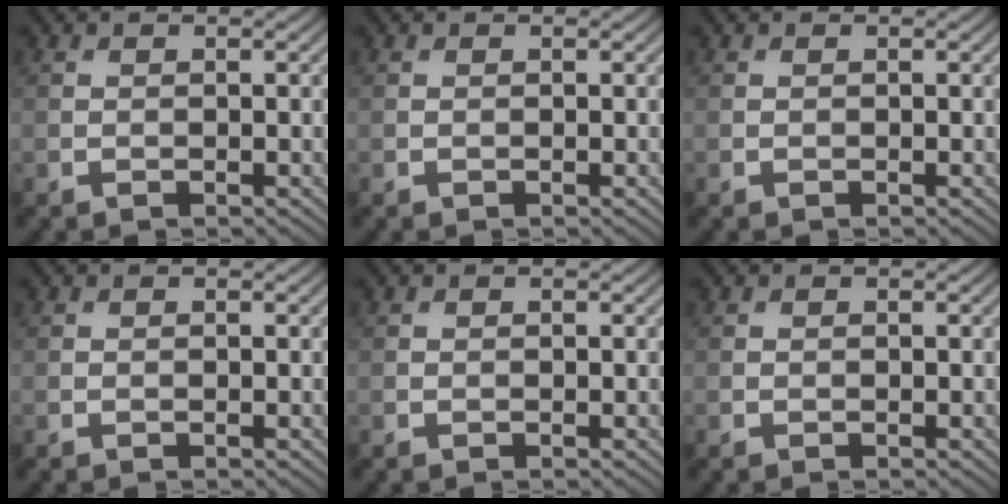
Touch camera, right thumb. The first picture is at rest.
{"total": 0.0}
{"total": 0.0}
{"total": 0.0}
{"total": 0.0}
{"total": 0.0}